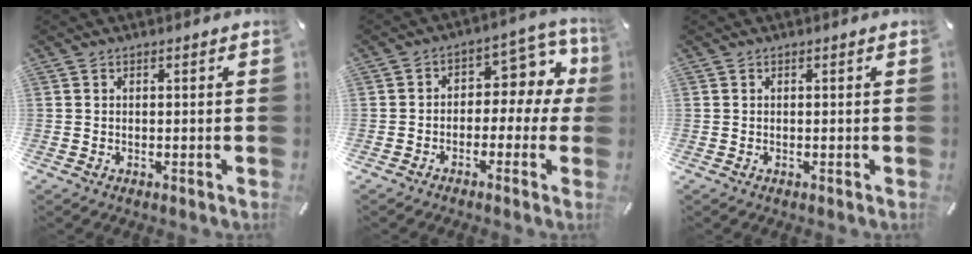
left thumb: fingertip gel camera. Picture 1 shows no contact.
{"total": 8.4, "force": [1.2, 6.0, 5.8], "torque": [-0.072, -0.009, 0.017]}
{"total": 0.0}